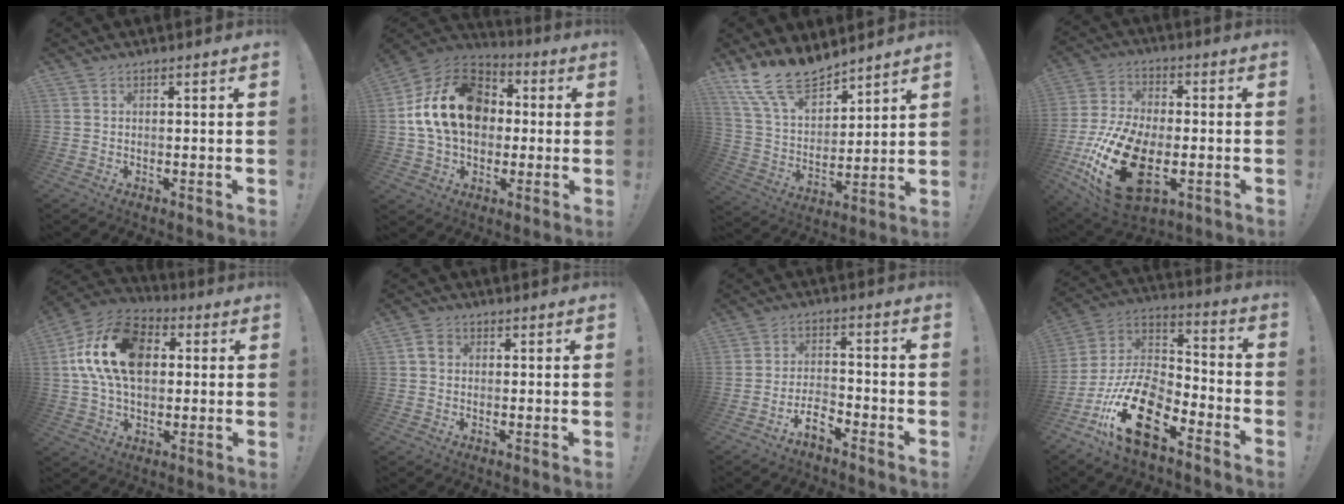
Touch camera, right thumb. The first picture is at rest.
{"total": 20.7, "force": [2.7, 15.4, 13.6], "torque": [-0.227, 0.017, 0.059]}
{"total": 15.8, "force": [13.0, 6.2, 6.5], "torque": [-0.141, -0.093, 0.247]}
{"total": 23.3, "force": [-6.5, 13.3, 18.0], "torque": [-0.352, 0.036, -0.092]}
{"total": 19.6, "force": [3.9, 13.2, 14.0], "torque": [-0.242, 0.003, 0.074]}
{"total": 4.1, "force": [0.8, 3.2, 2.4], "torque": [-0.044, 0.011, 0.019]}
{"total": 6.6, "force": [-5.1, 2.5, 3.4], "torque": [-0.065, 0.026, -0.090]}
{"total": 20.0, "force": [-11.4, 9.3, 13.5], "torque": [-0.286, 0.063, -0.196]}